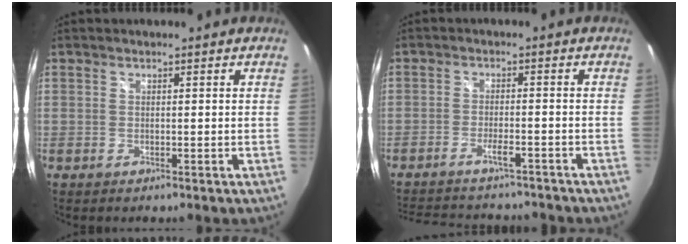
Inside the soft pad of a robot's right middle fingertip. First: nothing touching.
{"total": 14.5, "force": [-12.8, 3.5, 5.7], "torque": [-0.129, -0.008, -0.185]}